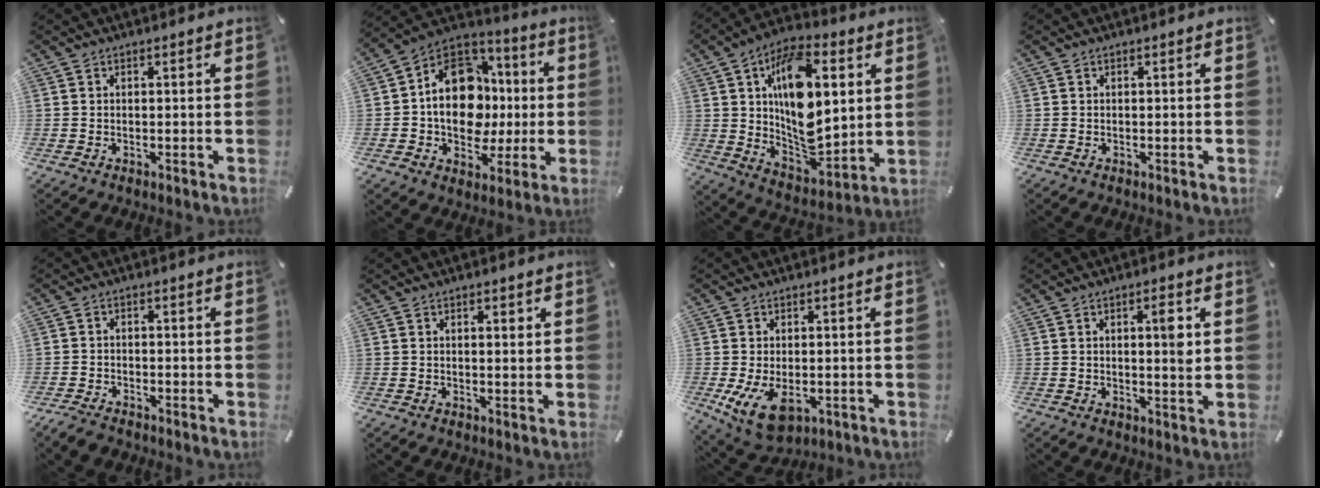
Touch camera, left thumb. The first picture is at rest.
{"total": 17.4, "force": [-0.4, 13.6, 10.8], "torque": [-0.196, 0.005, -0.002]}
{"total": 19.3, "force": [5.6, 10.9, 14.9], "torque": [-0.260, -0.026, 0.095]}
{"total": 0.0}
{"total": 2.5, "force": [-2.1, 1.2, 0.7], "torque": [-0.018, 0.010, -0.043]}
{"total": 1.1, "force": [0.5, 0.4, 1.0], "torque": [-0.020, 0.001, 0.007]}
{"total": 7.2, "force": [-1.6, 4.7, 5.2], "torque": [-0.109, -0.009, -0.029]}
{"total": 4.6, "force": [1.3, 1.1, 4.3], "torque": [-0.063, -0.008, 0.014]}